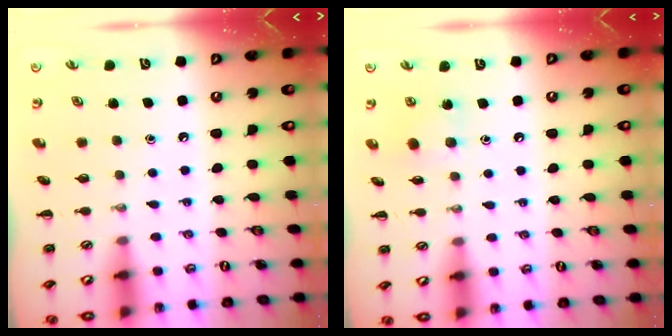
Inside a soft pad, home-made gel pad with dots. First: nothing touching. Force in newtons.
{"total": 6.1, "press": 5.9, "slide": 1.3}